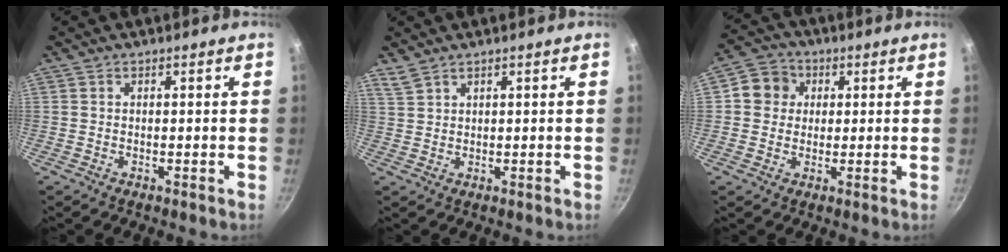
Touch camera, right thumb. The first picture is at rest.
{"total": 2.3, "force": [2.0, 0.7, 0.8], "torque": [-0.019, -0.001, 0.048]}
{"total": 5.5, "force": [1.2, 5.1, 1.7], "torque": [0.005, 0.007, 0.007]}